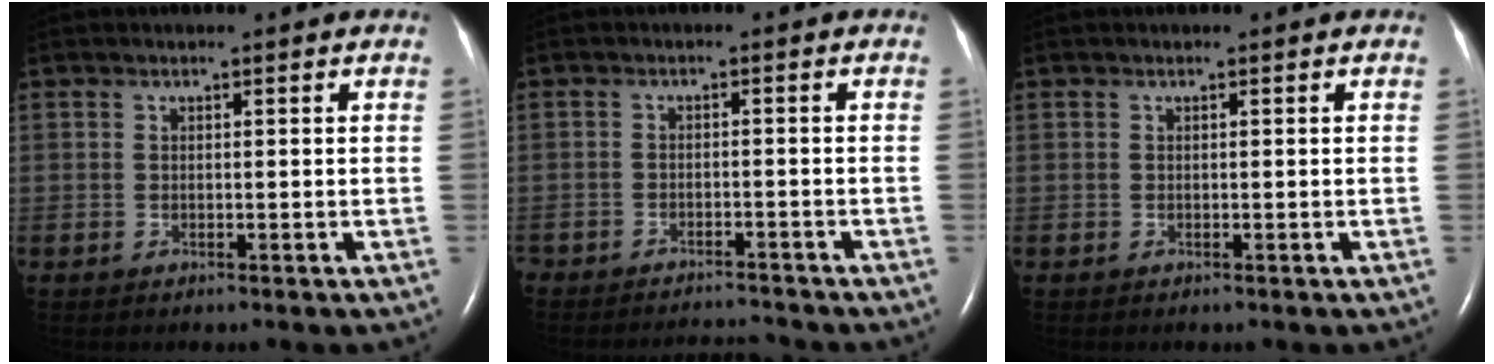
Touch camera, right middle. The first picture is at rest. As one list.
[{"total": 5.6, "force": [-5.6, 0.3, 0.3], "torque": [-0.004, -0.005, -0.084]}, {"total": 0.0}]